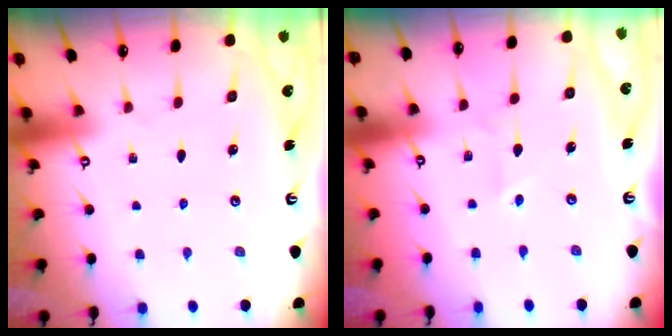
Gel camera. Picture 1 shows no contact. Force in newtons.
{"total": 1.9, "press": 1.7, "slide": 1.0}